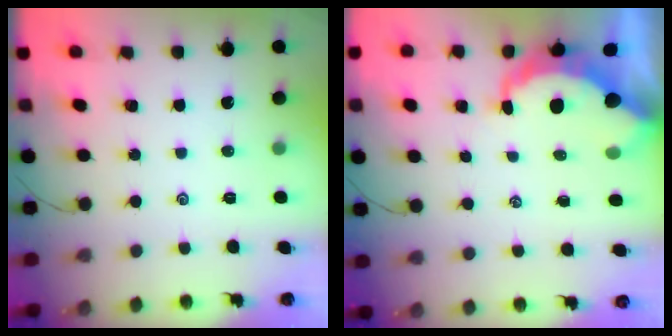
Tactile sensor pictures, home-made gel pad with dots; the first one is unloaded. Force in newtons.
{"total": 7.7, "press": 7.6, "slide": 0.8}